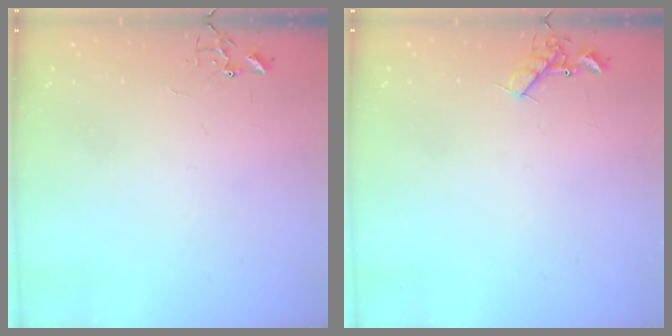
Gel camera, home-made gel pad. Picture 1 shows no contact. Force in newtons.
{"total": 7.5, "press": 7.5, "slide": 0.8}